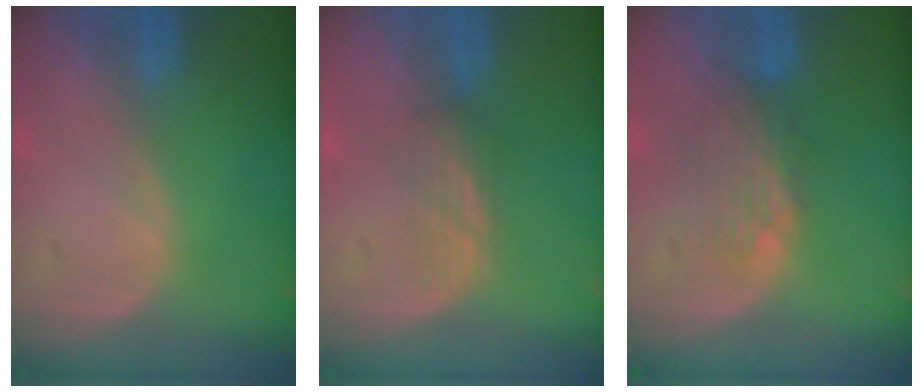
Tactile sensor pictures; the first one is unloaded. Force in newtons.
{"total": 2.4, "press": 2.4, "slide": 0.5}
{"total": 4.5, "press": 3.8, "slide": 2.3}